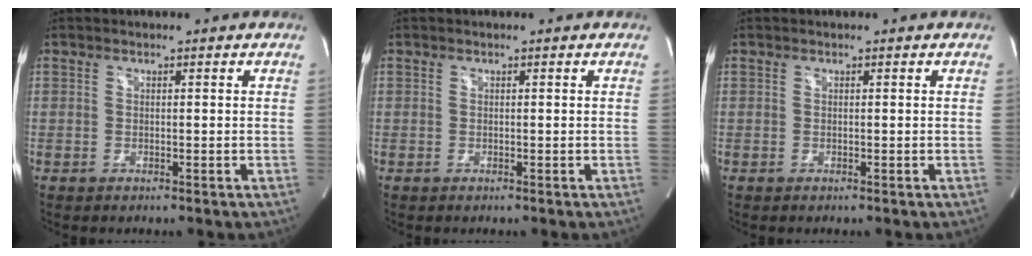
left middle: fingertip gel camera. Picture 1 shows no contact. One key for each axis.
{"total": 0.0}
{"total": 0.0}